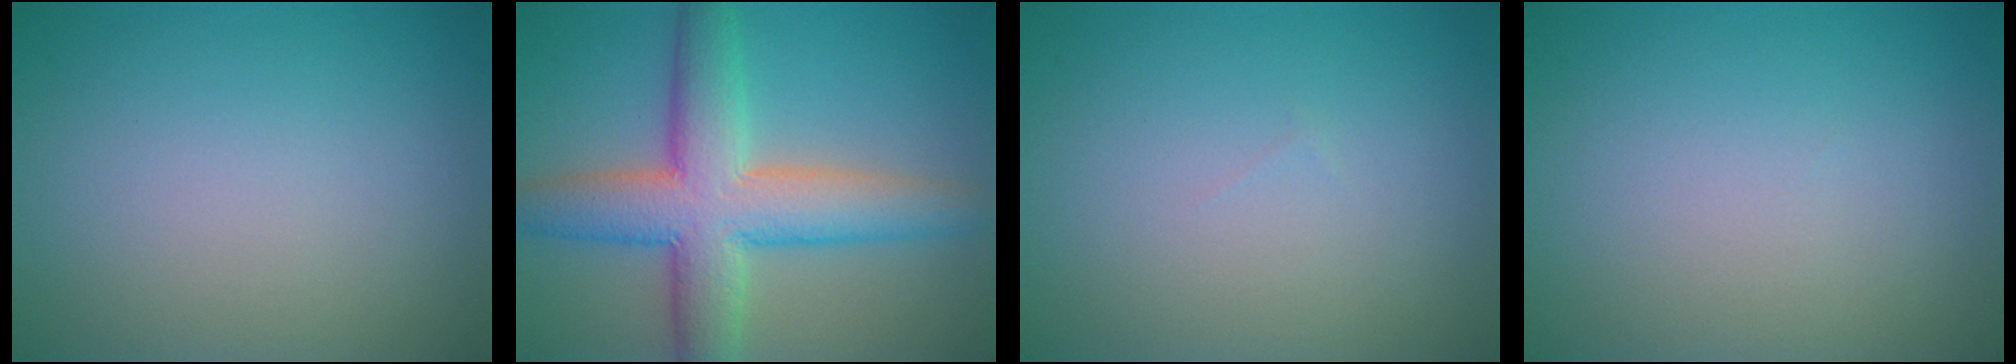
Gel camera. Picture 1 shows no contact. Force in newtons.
{"total": 8.6, "press": 8.6, "slide": 0.5}
{"total": 0.0}
{"total": 0.0}